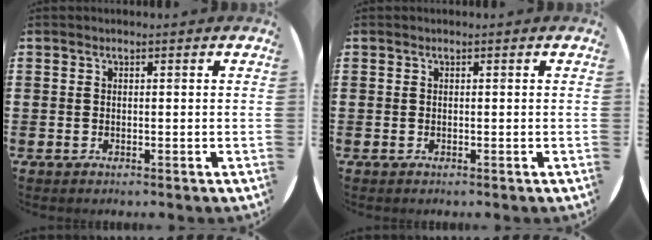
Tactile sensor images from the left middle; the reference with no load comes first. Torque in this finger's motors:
{"motor_torque": [0.48, -0.45, 0.00, 0.00]}